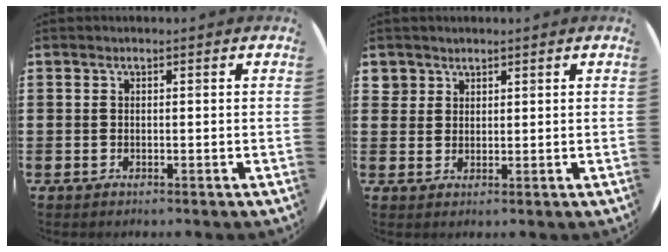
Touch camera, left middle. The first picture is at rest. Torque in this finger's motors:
{"motor_torque": [0.04, 0.00, -0.04, -0.02]}